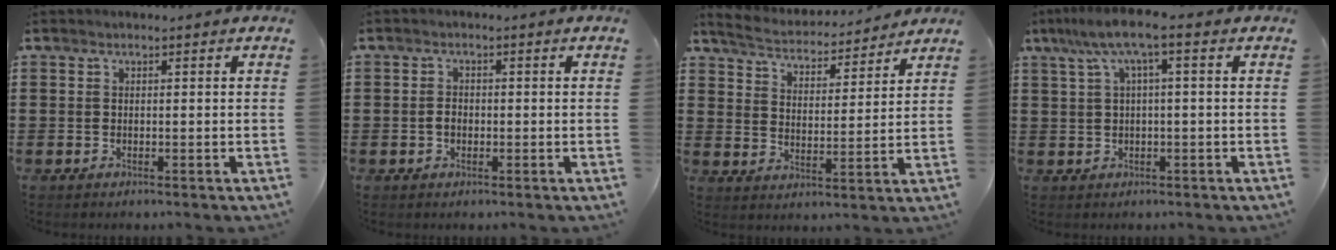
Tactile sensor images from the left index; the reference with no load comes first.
{"total": 1.8, "force": [-0.2, 1.2, 1.4], "torque": [-0.036, 0.002, -0.007]}
{"total": 4.3, "force": [4.2, 0.1, 0.5], "torque": [-0.035, -0.032, 0.068]}
{"total": 6.0, "force": [1.3, 0.9, 5.8], "torque": [-0.119, 0.004, 0.017]}